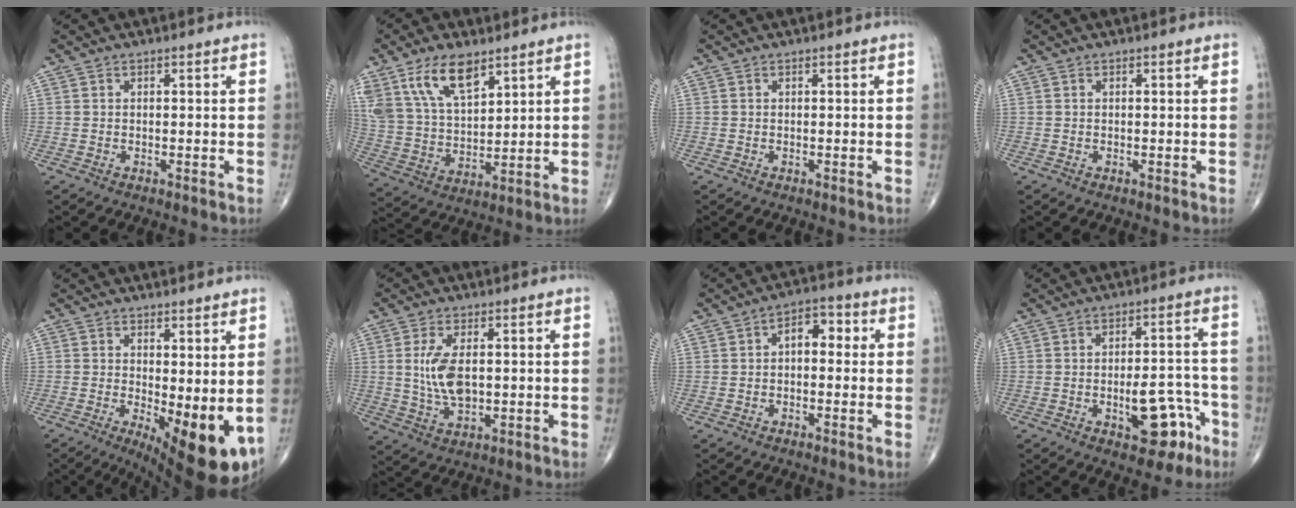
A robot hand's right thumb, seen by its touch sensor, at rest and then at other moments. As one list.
[{"total": 14.0, "force": [8.5, 6.6, 8.9], "torque": [-0.152, -0.028, 0.173]}, {"total": 0.0}, {"total": 0.0}, {"total": 12.6, "force": [-1.6, 4.6, 11.7], "torque": [-0.160, -0.030, -0.008]}, {"total": 7.7, "force": [0.8, 3.8, 6.6], "torque": [-0.135, -0.009, 0.020]}, {"total": 5.6, "force": [0.4, 3.4, 4.4], "torque": [-0.042, 0.020, -0.005]}, {"total": 10.8, "force": [-4.6, 5.2, 8.3], "torque": [-0.090, 0.042, -0.054]}]